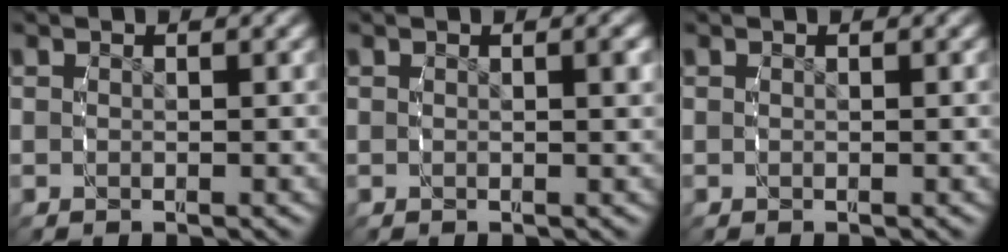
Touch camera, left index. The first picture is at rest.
{"total": 0.6, "force": [0.2, -0.2, 0.5], "torque": [-0.006, 0.001, 0.003]}
{"total": 0.0}